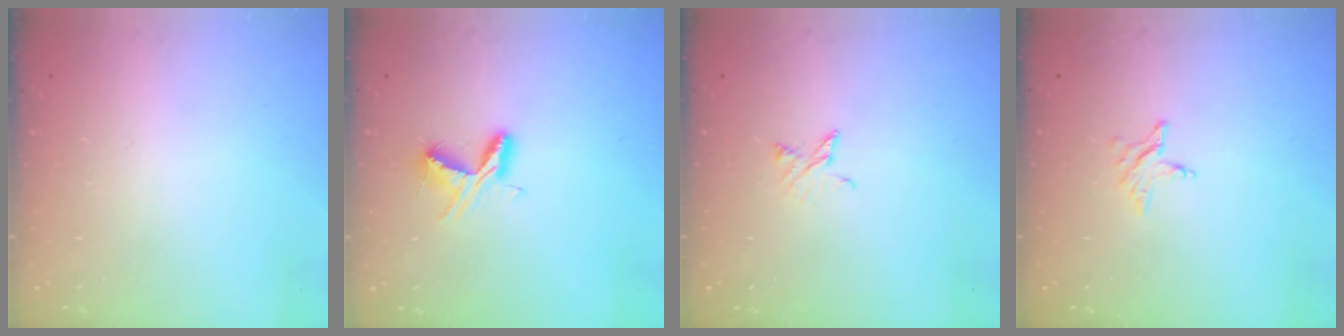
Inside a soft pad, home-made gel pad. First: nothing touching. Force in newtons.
{"total": 6.7, "press": 6.7, "slide": 0.6}
{"total": 3.9, "press": 3.9, "slide": 0.4}
{"total": 2.8, "press": 2.7, "slide": 0.4}